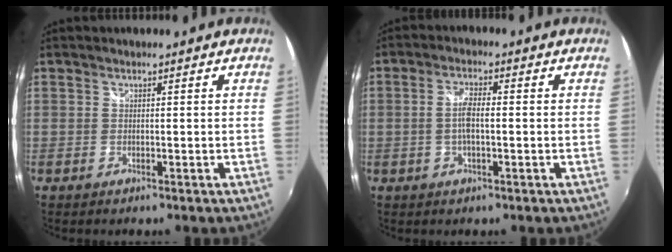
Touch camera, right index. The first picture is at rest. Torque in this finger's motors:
{"motor_torque": [0.23, 0.22, 0.06, 0.02]}